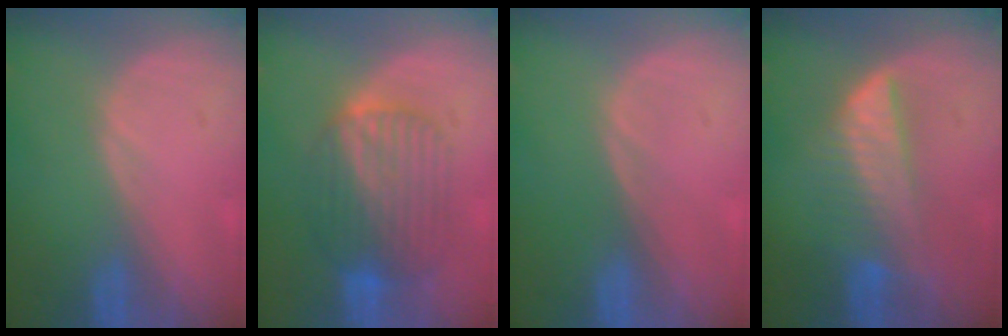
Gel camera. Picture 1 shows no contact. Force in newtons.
{"total": 7.9, "press": 7.9, "slide": 0.2}
{"total": 0.0}
{"total": 6.3, "press": 6.3, "slide": 0.4}